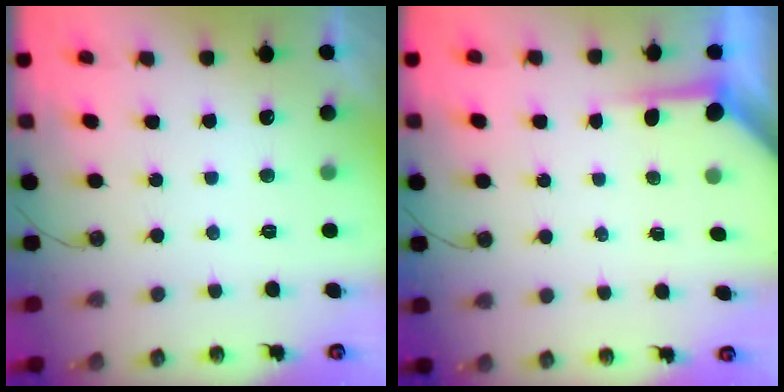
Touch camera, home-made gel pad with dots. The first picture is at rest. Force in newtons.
{"total": 3.9, "press": 3.9, "slide": 0.2}